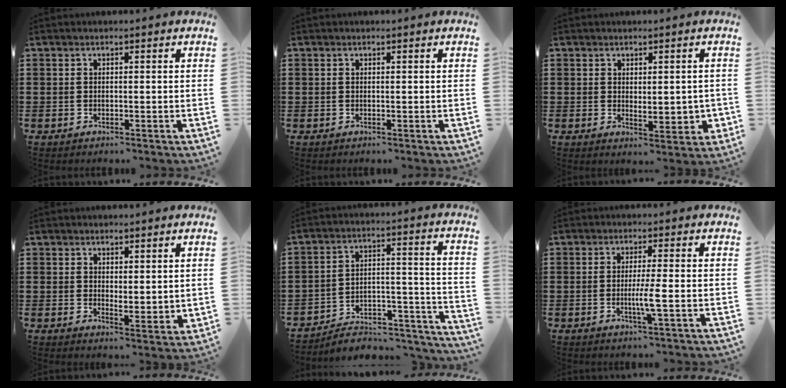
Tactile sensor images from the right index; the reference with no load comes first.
{"total": 0.0}
{"total": 2.8, "force": [1.0, 1.4, 2.2], "torque": [-0.035, 0.004, 0.018]}
{"total": 2.3, "force": [2.2, 0.8, 0.3], "torque": [-0.011, 0.003, 0.042]}
{"total": 5.3, "force": [-4.8, 1.5, 1.7], "torque": [-0.027, 0.002, -0.095]}
{"total": 3.8, "force": [-0.8, -0.4, 3.7], "torque": [-0.071, -0.014, -0.019]}